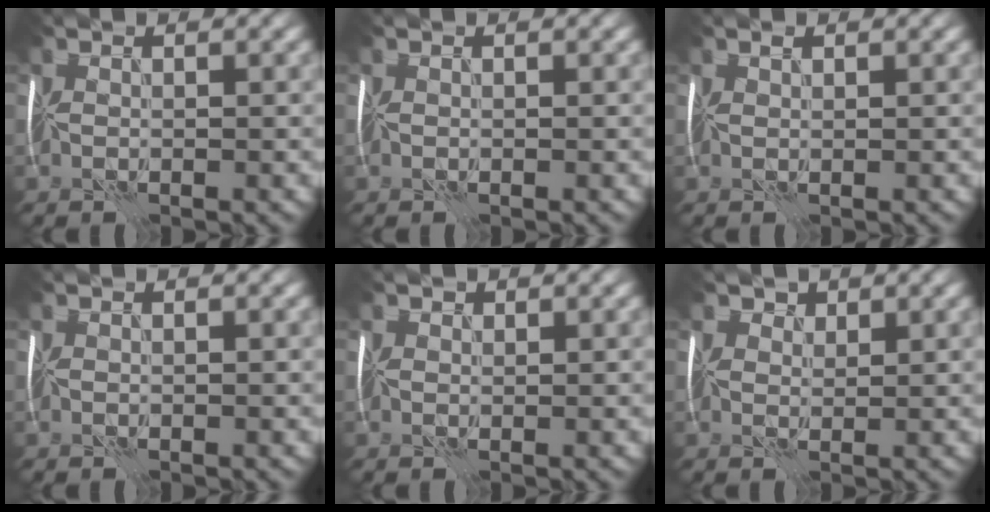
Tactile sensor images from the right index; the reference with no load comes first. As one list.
[{"total": 0.0}, {"total": 0.0}, {"total": 0.0}, {"total": 0.5, "force": [0.3, 0.4, -0.1], "torque": [-0.006, -0.002, 0.009]}, {"total": 1.6, "force": [1.2, 1.0, 0.0], "torque": [-0.012, -0.012, 0.029]}]